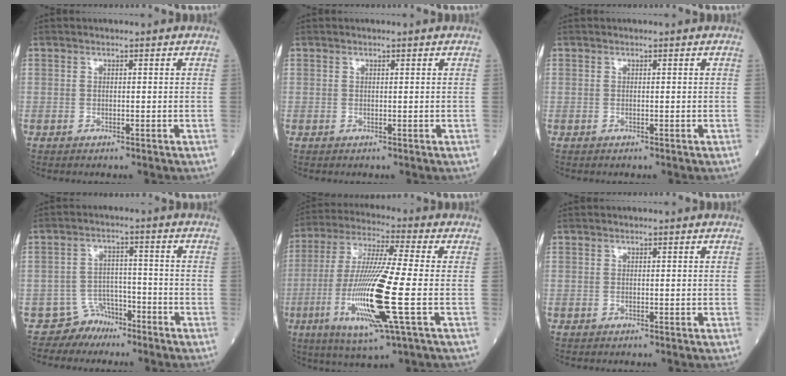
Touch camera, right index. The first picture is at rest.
{"total": 0.0}
{"total": 0.0}
{"total": 4.6, "force": [-3.7, 2.5, -0.6], "torque": [0.017, 0.013, -0.063]}
{"total": 17.4, "force": [-4.0, 0.6, 16.9], "torque": [-0.352, -0.020, -0.078]}
{"total": 0.0}